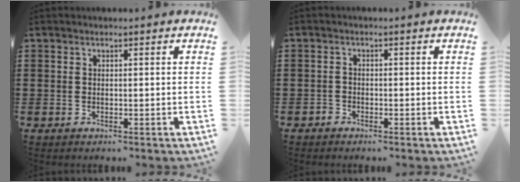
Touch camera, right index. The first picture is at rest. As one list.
[{"total": 1.2, "force": [-1.0, 0.5, 0.0], "torque": [-0.004, 0.004, -0.023]}]